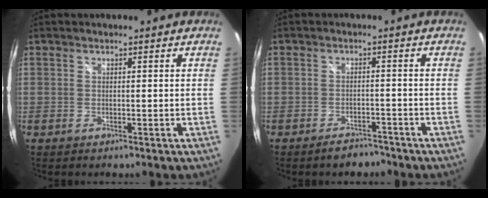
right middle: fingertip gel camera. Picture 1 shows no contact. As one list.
[{"total": 3.7, "force": [-3.2, 1.5, 1.0], "torque": [-0.023, 0.006, -0.046]}]